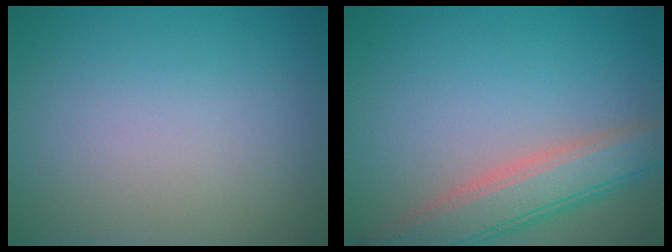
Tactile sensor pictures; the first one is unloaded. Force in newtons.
{"total": 5.2, "press": 5.2, "slide": 0.3}